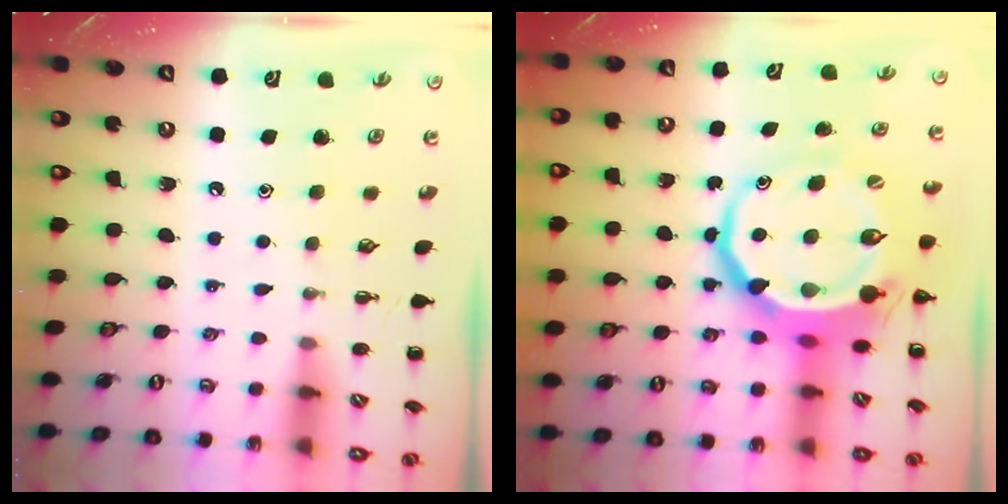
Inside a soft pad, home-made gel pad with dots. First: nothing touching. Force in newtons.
{"total": 12.2, "press": 11.8, "slide": 3.2}